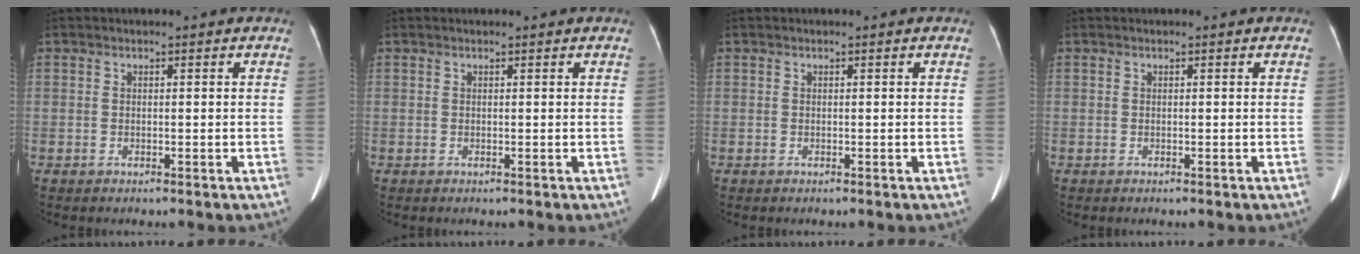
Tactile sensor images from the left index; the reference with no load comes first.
{"total": 0.0}
{"total": 0.0}
{"total": 0.0}